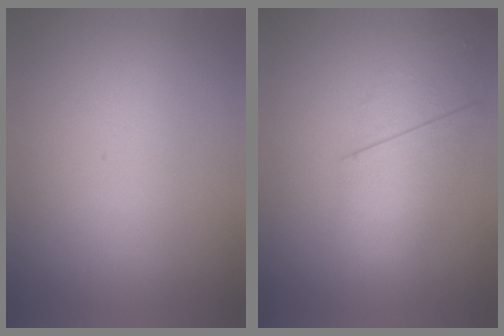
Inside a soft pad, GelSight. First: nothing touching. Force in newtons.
{"total": 2.3}